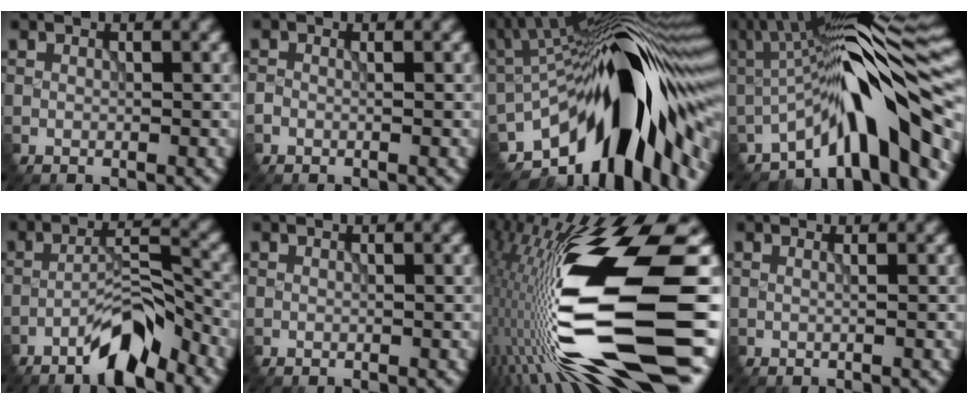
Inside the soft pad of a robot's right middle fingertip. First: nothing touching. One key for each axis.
{"total": 0.8, "fx": -0.3, "fy": 0.4, "fz": 0.6, "tx": -0.011, "ty": -0.002, "tz": -0.002}
{"total": 18.5, "fx": -6.2, "fy": 6.8, "fz": 16.0, "tx": -0.233, "ty": 0.018, "tz": -0.120}
{"total": 11.5, "fx": -4.2, "fy": 2.7, "fz": 10.4, "tx": -0.144, "ty": 0.024, "tz": -0.078}
{"total": 5.7, "fx": -4.0, "fy": 1.1, "fz": 4.0, "tx": -0.069, "ty": 0.012, "tz": -0.074}
{"total": 0.0}
{"total": 18.0, "fx": -4.1, "fy": 3.8, "fz": 17.1, "tx": -0.315, "ty": 0.006, "tz": -0.066}
{"total": 1.0, "fx": 0.3, "fy": 0.5, "fz": 0.8, "tx": -0.006, "ty": -0.001, "tz": -0.006}